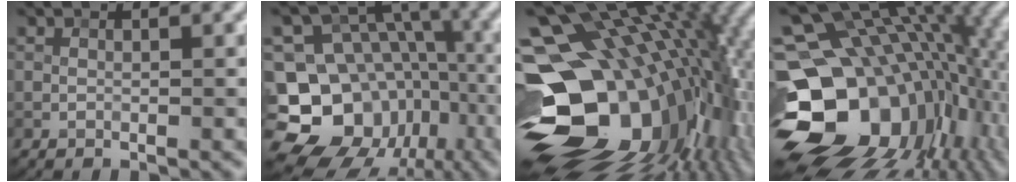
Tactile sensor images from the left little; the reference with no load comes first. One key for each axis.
{"total": 14.9, "fx": -6.0, "fy": 12.4, "fz": 5.5, "tx": -0.119, "ty": 0.007, "tz": -0.103}
{"total": 20.4, "fx": -1.1, "fy": 13.7, "fz": 15.1, "tx": -0.256, "ty": -0.009, "tz": -0.011}
{"total": 19.6, "fx": -1.9, "fy": 14.3, "fz": 13.3, "tx": -0.242, "ty": -0.022, "tz": -0.006}